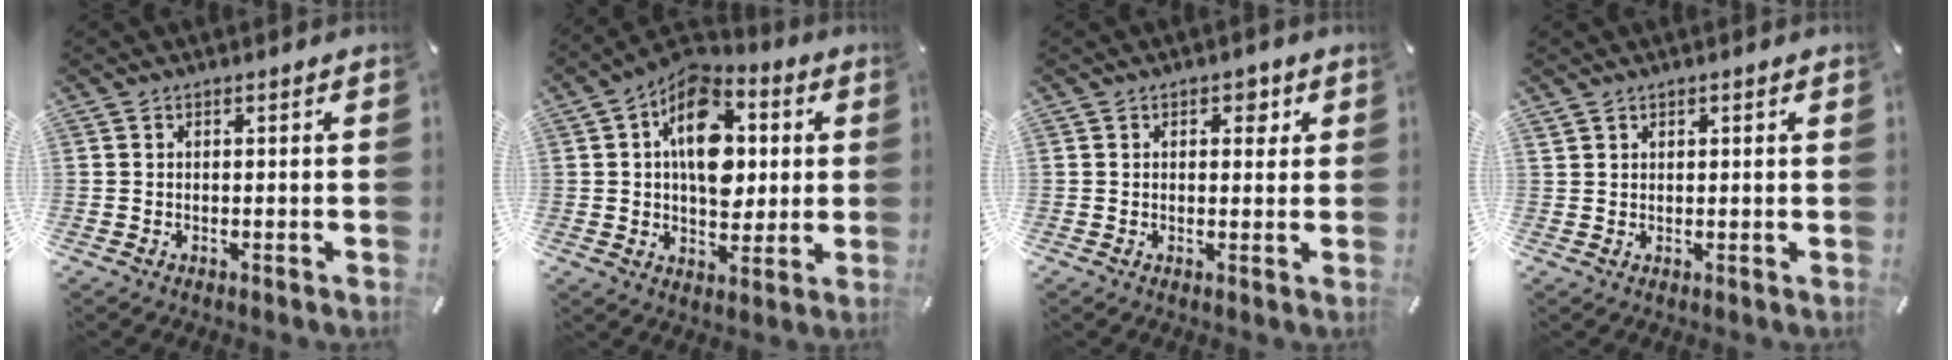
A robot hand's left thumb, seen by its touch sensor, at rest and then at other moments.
{"total": 16.5, "force": [2.4, 11.4, 11.7], "torque": [-0.178, -0.011, 0.043]}
{"total": 3.1, "force": [1.1, 2.1, 2.0], "torque": [-0.012, -0.005, 0.010]}
{"total": 1.0, "force": [0.9, 0.5, 0.1], "torque": [-0.003, -0.002, 0.018]}